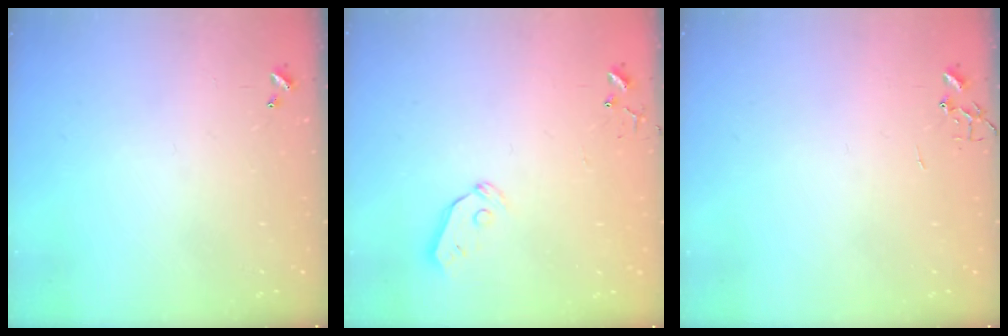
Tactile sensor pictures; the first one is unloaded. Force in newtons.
{"total": 4.9, "press": 4.8, "slide": 0.9}
{"total": 0.0}